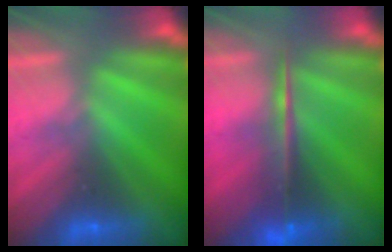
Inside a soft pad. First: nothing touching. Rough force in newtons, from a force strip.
{"total": 7.5}